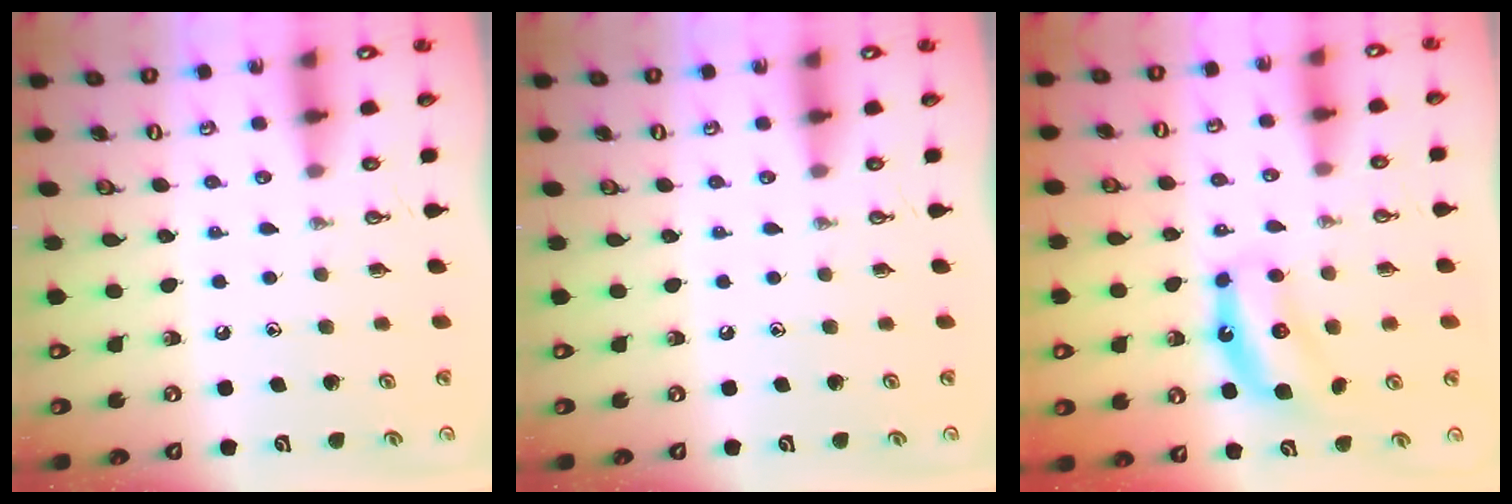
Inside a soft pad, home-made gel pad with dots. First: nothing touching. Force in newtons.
{"total": 0.0}
{"total": 7.4, "press": 7.4, "slide": 0.3}